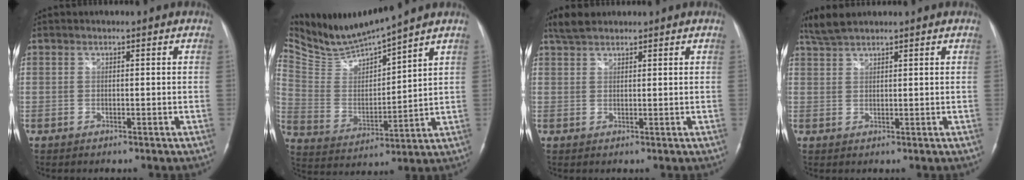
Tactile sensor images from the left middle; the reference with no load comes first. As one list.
[{"total": 10.1, "force": [9.8, -1.1, 2.3], "torque": [-0.062, -0.009, 0.207]}, {"total": 3.3, "force": [2.9, 1.2, 1.2], "torque": [-0.030, 0.014, 0.056]}, {"total": 3.5, "force": [3.2, 0.3, 1.4], "torque": [-0.038, 0.016, 0.068]}]